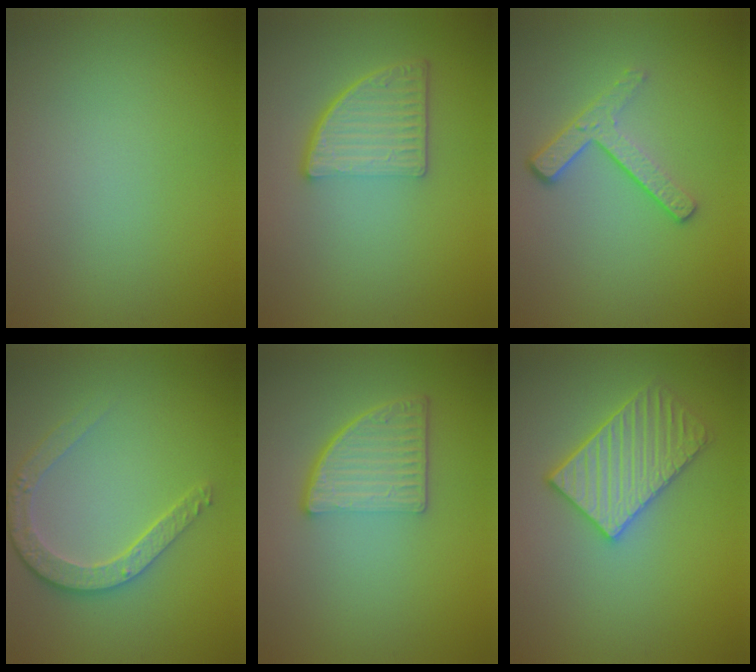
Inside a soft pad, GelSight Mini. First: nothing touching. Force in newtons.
{"total": 4.8, "press": 3.3, "slide": 3.5}
{"total": 3.3, "press": 2.3, "slide": 2.3}
{"total": 3.6, "press": 2.9, "slide": 2.2}
{"total": 4.8, "press": 3.3, "slide": 3.5}
{"total": 4.0, "press": 3.8, "slide": 1.4}